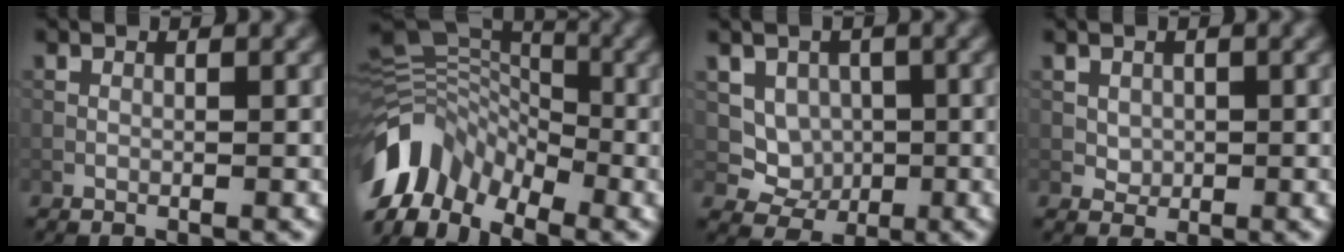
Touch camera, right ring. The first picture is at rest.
{"total": 10.3, "force": [-5.1, 6.5, 6.0], "torque": [-0.124, 0.001, -0.111]}
{"total": 3.9, "force": [0.7, 3.6, 1.5], "torque": [-0.026, -0.008, 0.018]}
{"total": 1.4, "force": [0.4, 1.3, 0.5], "torque": [-0.011, -0.005, 0.013]}